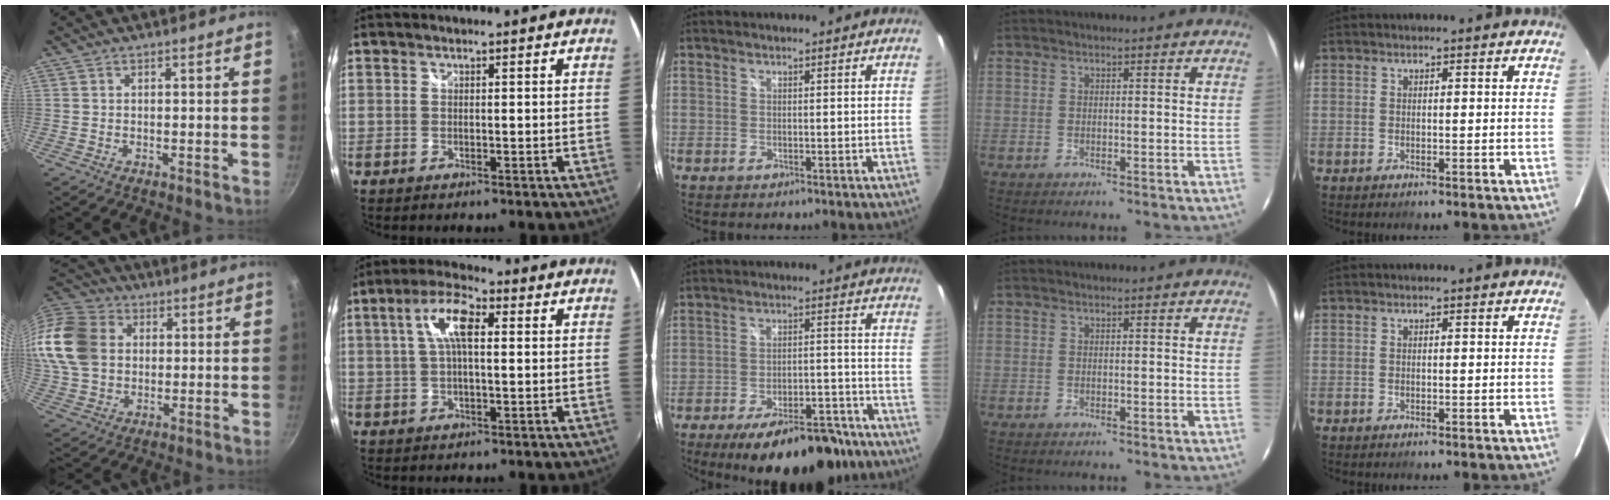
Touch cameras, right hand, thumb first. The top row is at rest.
{"thumb": {"total": 21.8, "force": [3.3, 17.5, 12.5], "torque": [-0.281, 0.034, 0.056]}, "index": {"total": 7.8, "force": [1.5, 2.9, 7.1], "torque": [-0.137, 0.019, 0.025]}, "middle": {"total": 17.4, "force": [-13.2, 6.1, 9.5], "torque": [-0.148, -0.007, -0.178]}}